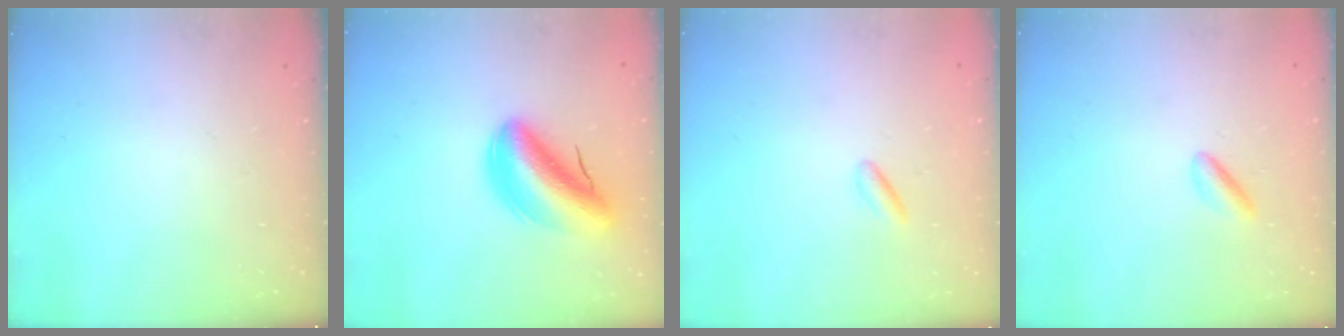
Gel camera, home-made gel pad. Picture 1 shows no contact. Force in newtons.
{"total": 11.1, "press": 10.4, "slide": 3.7}
{"total": 1.4, "press": 1.3, "slide": 0.7}
{"total": 2.1, "press": 2.0, "slide": 0.8}